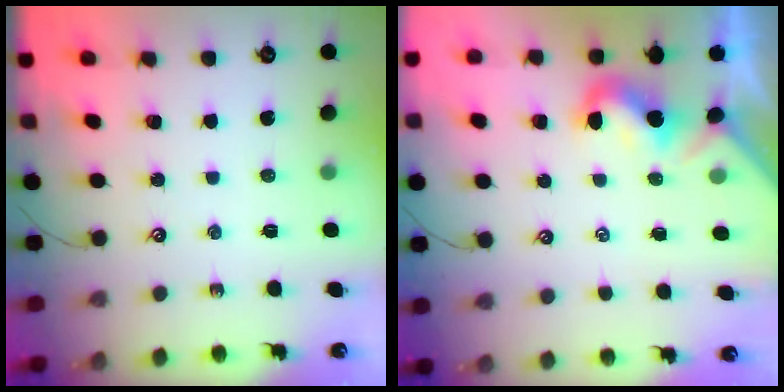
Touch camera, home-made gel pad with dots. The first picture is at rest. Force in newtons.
{"total": 0.0}